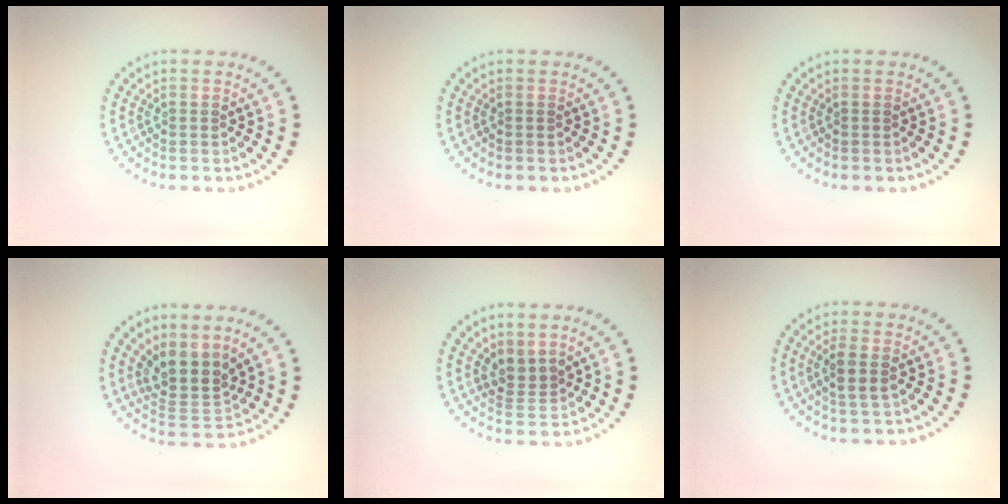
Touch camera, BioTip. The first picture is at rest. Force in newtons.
{"total": 0.0}
{"total": 0.0}
{"total": 3.8, "press": 2.9, "slide": 2.4}
{"total": 2.2, "press": 1.5, "slide": 1.6}
{"total": 2.0, "press": 1.7, "slide": 0.9}